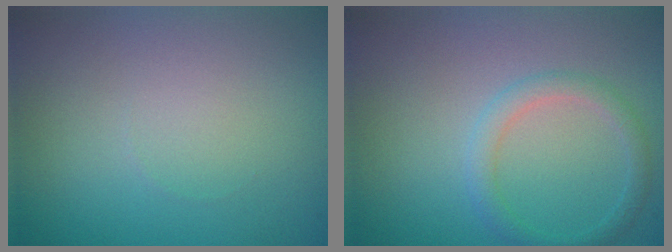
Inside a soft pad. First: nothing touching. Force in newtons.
{"total": 1.9, "press": 1.9, "slide": 0.1}